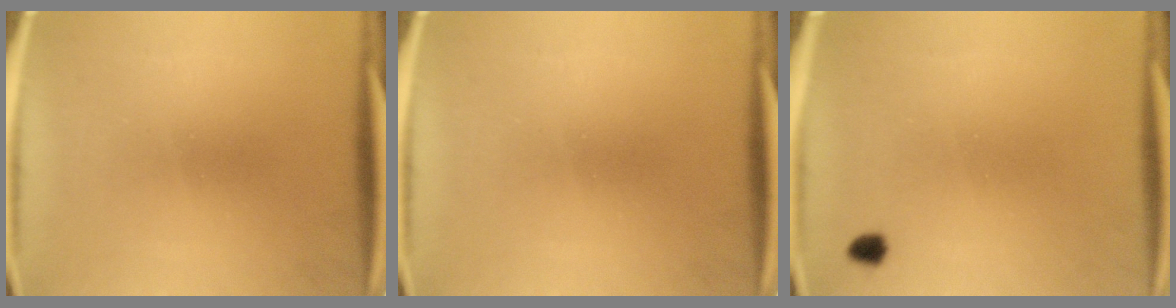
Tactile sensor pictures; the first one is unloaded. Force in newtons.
{"total": 0.0}
{"total": 1.4}